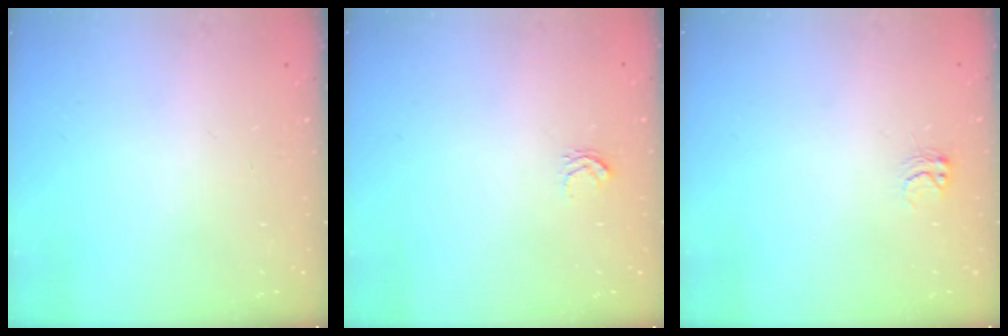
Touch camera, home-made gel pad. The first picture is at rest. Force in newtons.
{"total": 2.6, "press": 2.6, "slide": 0.2}
{"total": 2.6, "press": 2.6, "slide": 0.2}